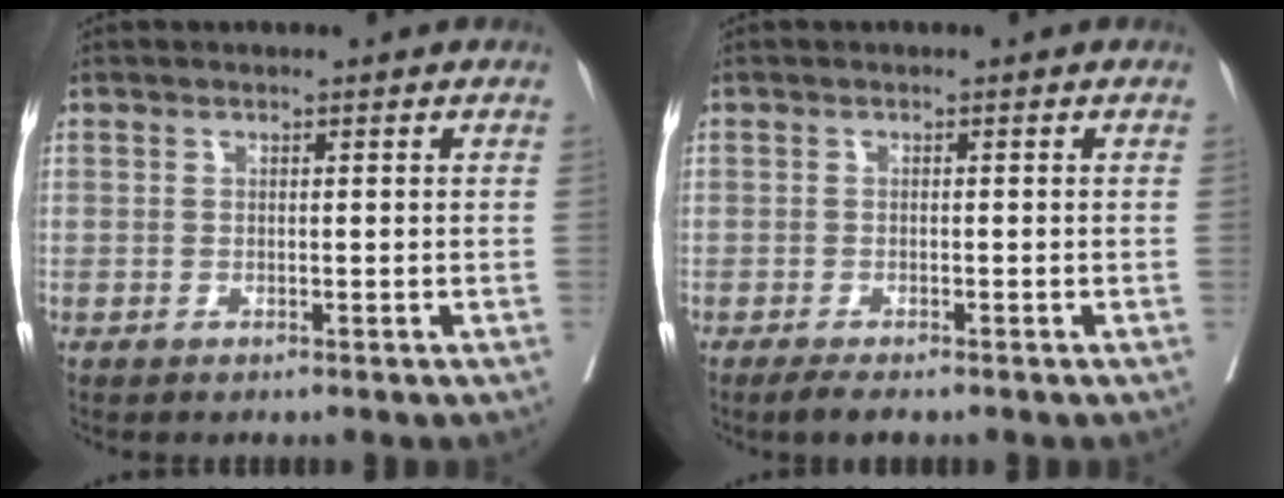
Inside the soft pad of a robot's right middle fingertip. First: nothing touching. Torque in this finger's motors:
{"motor_torque": [0.27, -0.22, 0.07, 0.01]}